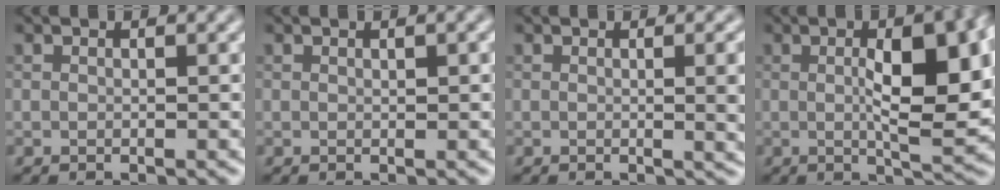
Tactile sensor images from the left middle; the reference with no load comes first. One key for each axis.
{"total": 0.6, "fx": 0.2, "fy": 0.1, "fz": 0.5, "tx": -0.007, "ty": 0.002, "tz": 0.004}
{"total": 4.3, "fx": 0.2, "fy": 1.5, "fz": 4.1, "tx": -0.041, "ty": 0.004, "tz": 0.001}
{"total": 9.2, "fx": 0.8, "fy": 2.7, "fz": 8.8, "tx": -0.130, "ty": -0.001, "tz": 0.014}